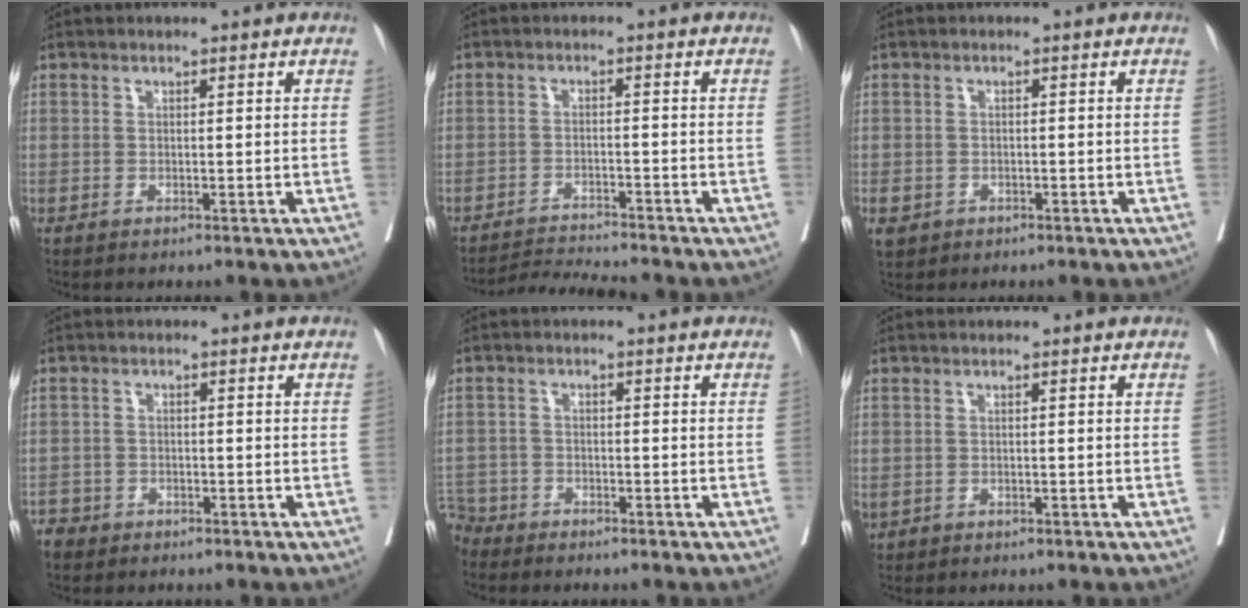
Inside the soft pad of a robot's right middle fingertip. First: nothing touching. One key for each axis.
{"total": 5.2, "fx": -5.0, "fy": -1.1, "fz": 0.3, "tx": -0.006, "ty": -0.013, "tz": -0.087}
{"total": 4.4, "fx": -2.1, "fy": 3.7, "fz": 1.2, "tx": -0.033, "ty": 0.000, "tz": -0.028}
{"total": 2.7, "fx": -2.0, "fy": 1.8, "fz": 0.0, "tx": -0.008, "ty": 0.007, "tz": -0.038}
{"total": 4.4, "fx": -4.0, "fy": 1.7, "fz": -0.7, "tx": 0.012, "ty": -0.004, "tz": -0.081}
{"total": 1.6, "fx": -0.6, "fy": 1.3, "fz": 0.8, "tx": -0.025, "ty": 0.004, "tz": 0.000}